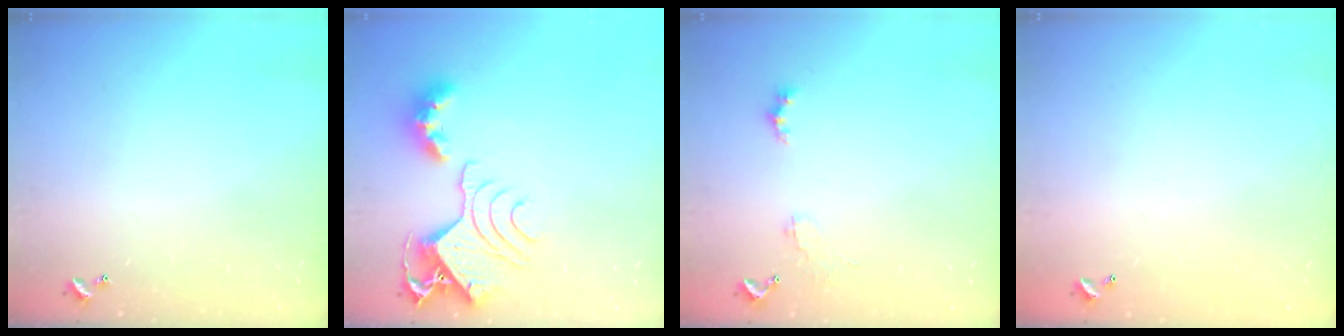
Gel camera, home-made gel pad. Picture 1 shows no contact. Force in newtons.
{"total": 11.3, "press": 11.2, "slide": 1.3}
{"total": 1.9, "press": 1.8, "slide": 0.5}
{"total": 2.8, "press": 2.8, "slide": 0.1}